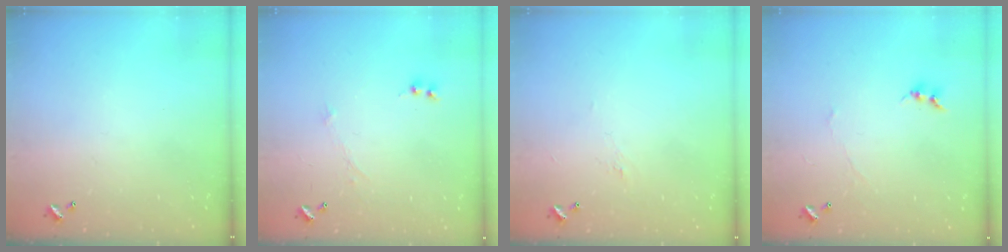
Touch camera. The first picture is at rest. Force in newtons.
{"total": 0.0}
{"total": 1.6, "press": 1.5, "slide": 0.5}
{"total": 1.5, "press": 1.4, "slide": 0.5}